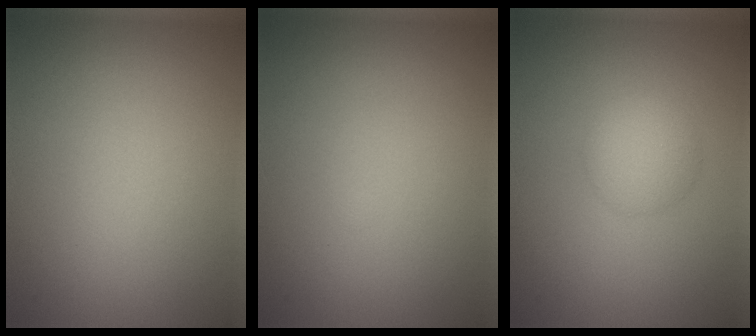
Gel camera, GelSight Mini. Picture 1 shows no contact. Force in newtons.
{"total": 0.0}
{"total": 2.8, "press": 2.8, "slide": 0.1}